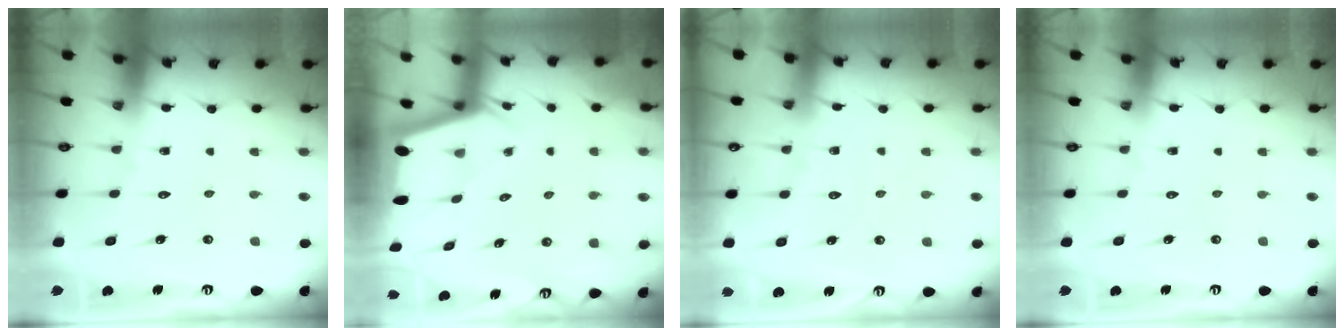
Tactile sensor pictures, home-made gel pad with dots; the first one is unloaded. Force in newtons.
{"total": 2.2, "press": 2.2, "slide": 0.3}
{"total": 3.7, "press": 3.7, "slide": 0.5}
{"total": 0.0}